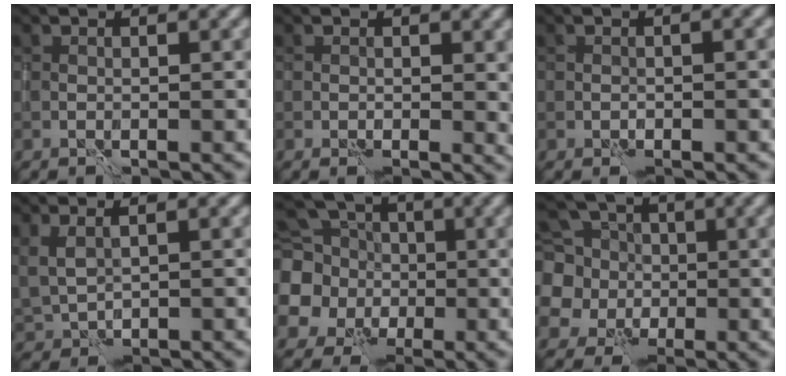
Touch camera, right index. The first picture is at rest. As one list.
[{"total": 3.3, "force": [-0.4, 1.8, 2.7], "torque": [-0.028, -0.009, -0.006]}, {"total": 0.8, "force": [-0.5, 0.4, 0.5], "torque": [-0.005, 0.001, -0.010]}, {"total": 2.5, "force": [1.3, 1.3, 1.8], "torque": [-0.037, -0.003, 0.039]}, {"total": 10.0, "force": [0.2, 9.1, 4.1], "torque": [-0.105, -0.009, -0.031]}, {"total": 9.5, "force": [1.3, 8.8, 3.4], "torque": [-0.096, 0.024, -0.018]}]